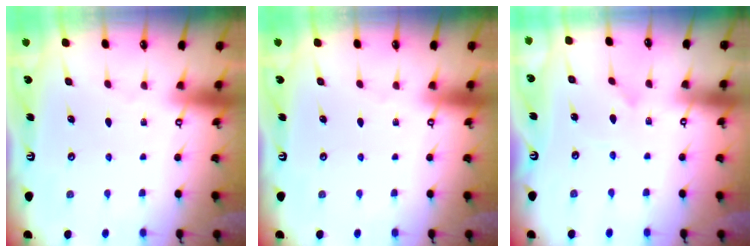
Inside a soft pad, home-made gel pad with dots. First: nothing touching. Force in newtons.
{"total": 0.0}
{"total": 2.2, "press": 2.2, "slide": 0.1}